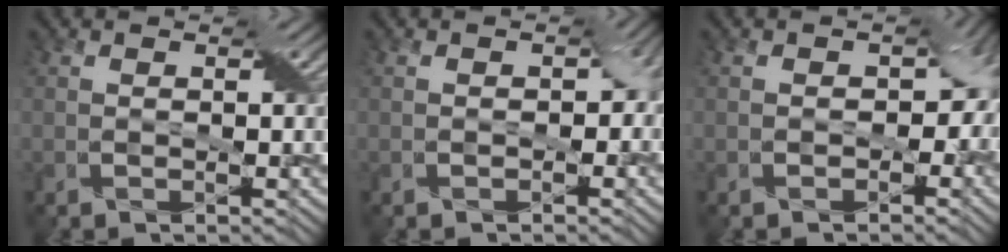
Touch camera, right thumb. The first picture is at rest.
{"total": 2.7, "force": [-0.5, 2.1, 1.6], "torque": [-0.013, -0.011, -0.008]}
{"total": 4.8, "force": [-0.9, 3.9, 2.6], "torque": [-0.011, -0.005, -0.010]}